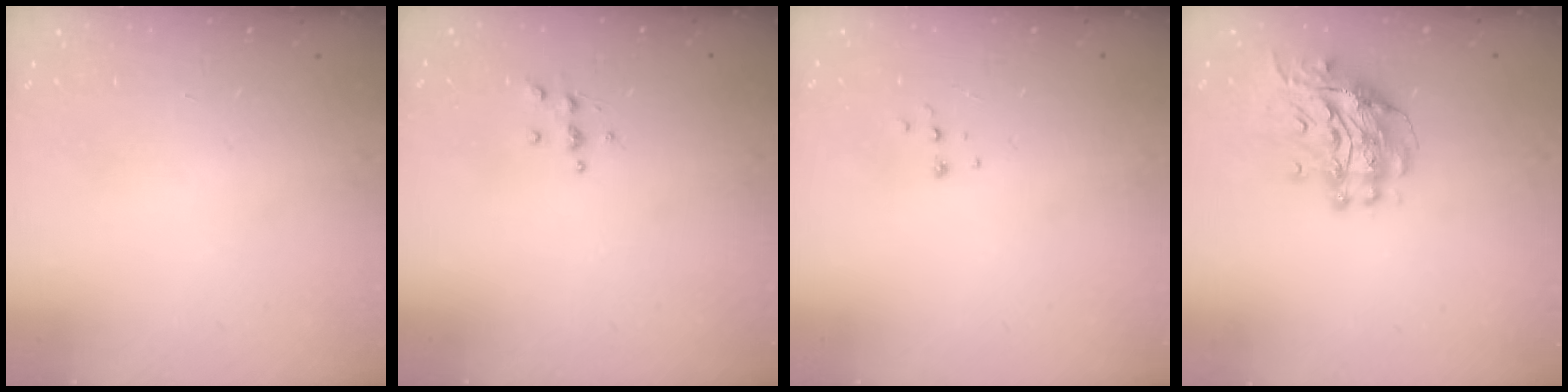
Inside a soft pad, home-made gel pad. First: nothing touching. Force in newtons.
{"total": 4.3, "press": 4.3, "slide": 0.5}
{"total": 4.9, "press": 4.9, "slide": 0.7}
{"total": 11.7, "press": 11.6, "slide": 1.2}